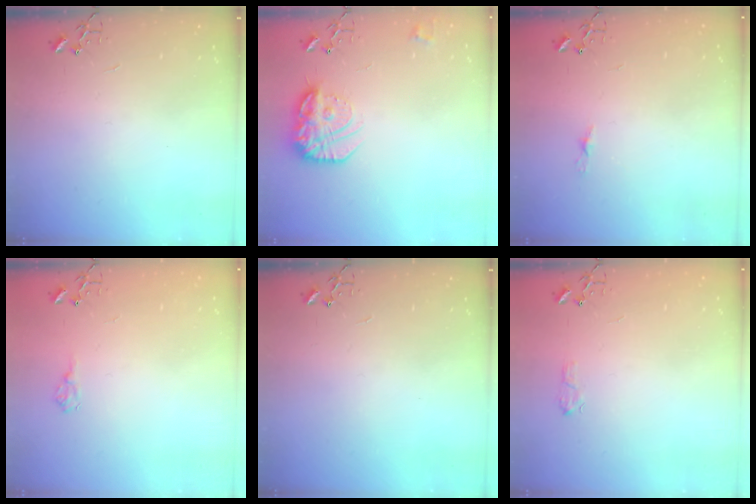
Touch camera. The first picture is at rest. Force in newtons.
{"total": 17.4, "press": 17.3, "slide": 1.2}
{"total": 3.8, "press": 3.7, "slide": 0.3}
{"total": 6.8, "press": 6.8, "slide": 0.9}
{"total": 0.0}
{"total": 5.5, "press": 5.5, "slide": 0.8}